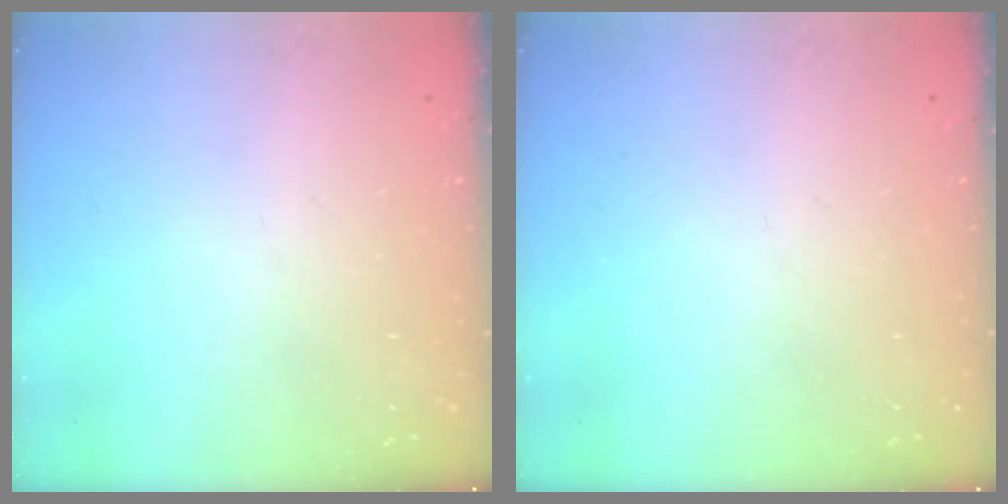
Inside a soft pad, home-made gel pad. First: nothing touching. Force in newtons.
{"total": 0.0}